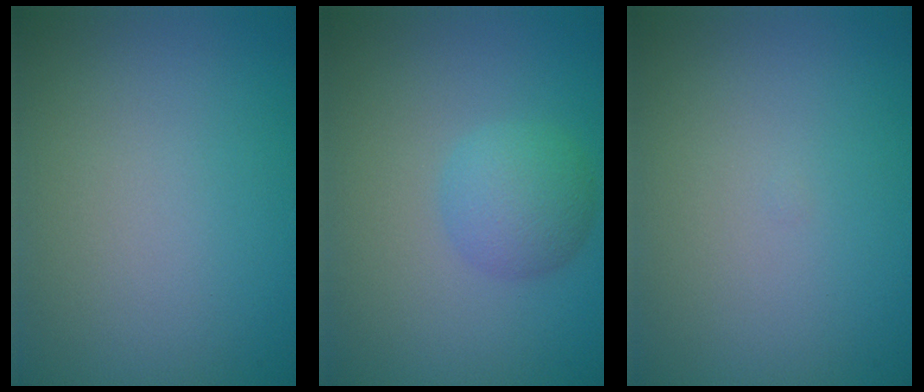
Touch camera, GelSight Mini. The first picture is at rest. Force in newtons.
{"total": 2.6, "press": 2.6, "slide": 0.2}
{"total": 0.0}